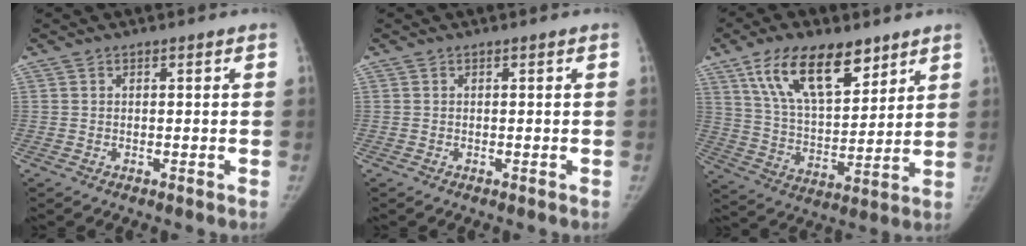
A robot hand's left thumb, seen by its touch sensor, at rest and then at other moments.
{"total": 0.0}
{"total": 16.3, "force": [9.6, 6.9, 11.2], "torque": [-0.165, -0.040, 0.179]}